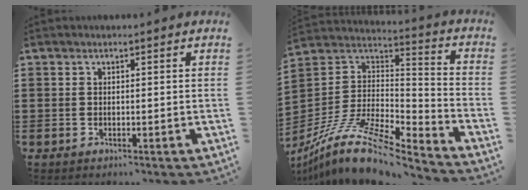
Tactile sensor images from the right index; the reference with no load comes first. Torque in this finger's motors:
{"motor_torque": [1.06, 1.08, 0.85, 0.21]}